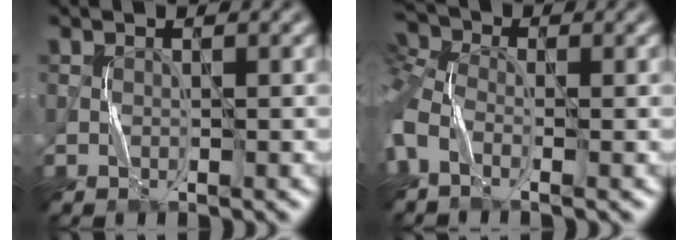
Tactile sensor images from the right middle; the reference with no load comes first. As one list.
[{"total": 5.6, "force": [-0.8, 3.5, 4.3], "torque": [-0.121, 0.003, -0.024]}]